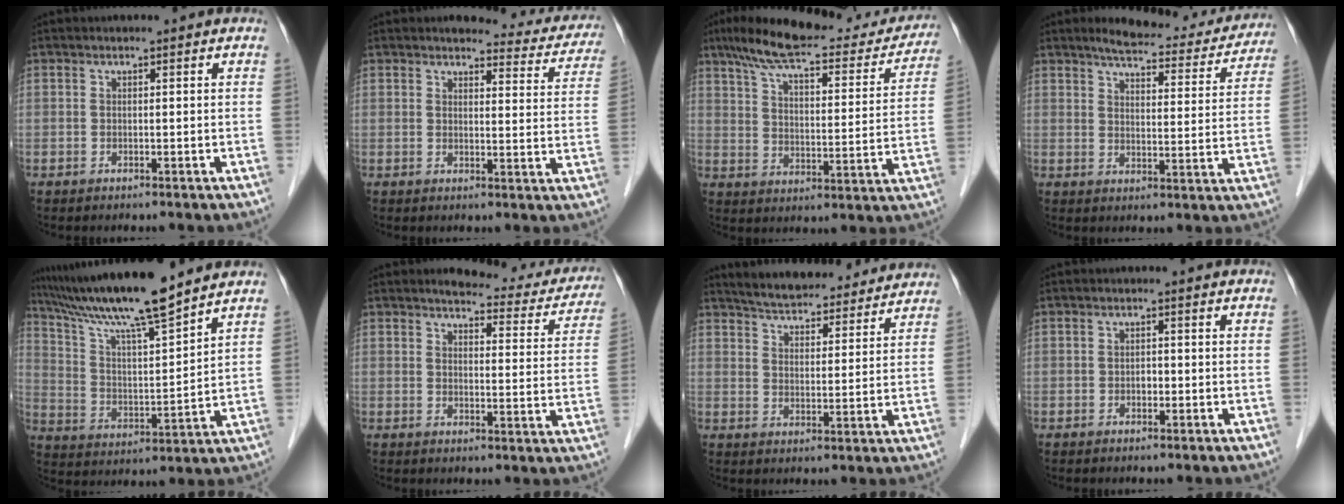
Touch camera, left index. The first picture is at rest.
{"total": 11.0, "force": [10.3, 3.0, 2.8], "torque": [-0.003, -0.028, 0.091]}
{"total": 23.9, "force": [19.9, 5.9, 11.9], "torque": [-0.177, 0.012, 0.267]}
{"total": 16.4, "force": [14.7, 4.0, 6.2], "torque": [-0.061, -0.009, 0.176]}
{"total": 15.1, "force": [12.8, -0.5, 8.0], "torque": [-0.146, 0.002, 0.230]}
{"total": 13.9, "force": [12.6, 3.7, 4.5], "torque": [-0.021, -0.023, 0.124]}
{"total": 18.4, "force": [17.0, 4.1, 5.8], "torque": [-0.083, 0.015, 0.232]}
{"total": 1.1, "force": [-0.5, 0.7, 0.7], "torque": [-0.010, 0.000, -0.009]}